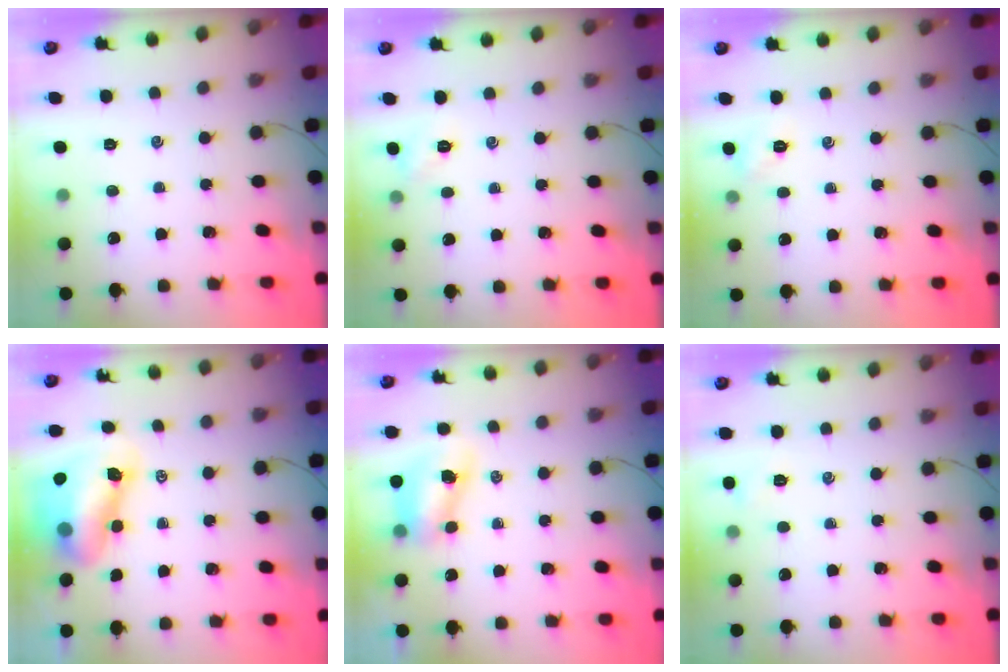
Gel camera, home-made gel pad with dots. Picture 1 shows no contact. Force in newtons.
{"total": 2.6, "press": 2.6, "slide": 0.6}
{"total": 2.2, "press": 2.2, "slide": 0.5}
{"total": 10.2, "press": 9.9, "slide": 2.5}
{"total": 7.8, "press": 7.7, "slide": 1.1}
{"total": 5.1, "press": 5.0, "slide": 1.2}